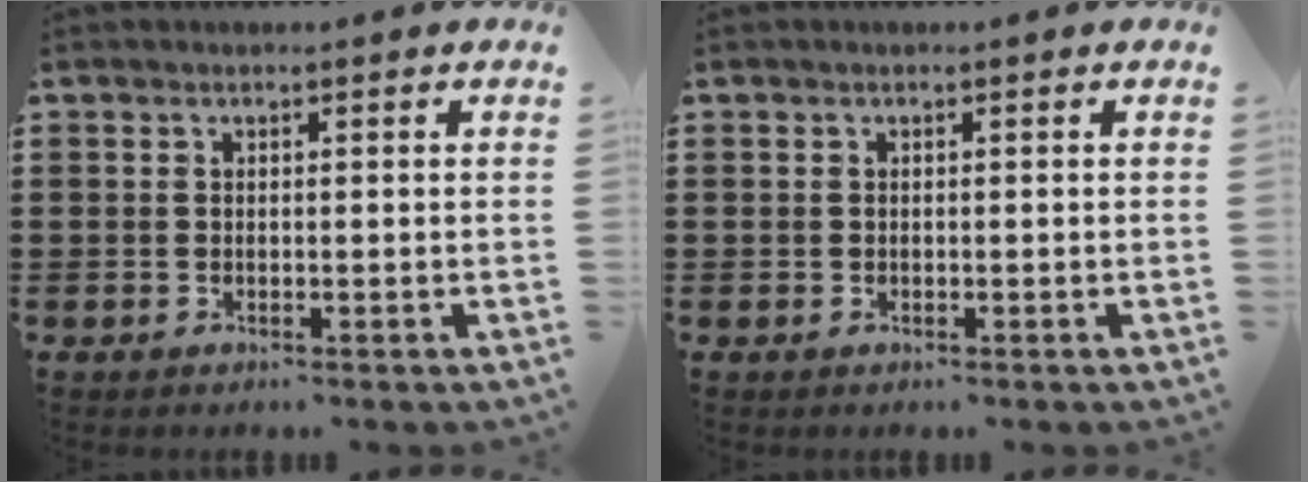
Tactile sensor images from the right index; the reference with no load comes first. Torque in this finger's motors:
{"motor_torque": [-0.92, 1.22, -0.02, -0.01]}